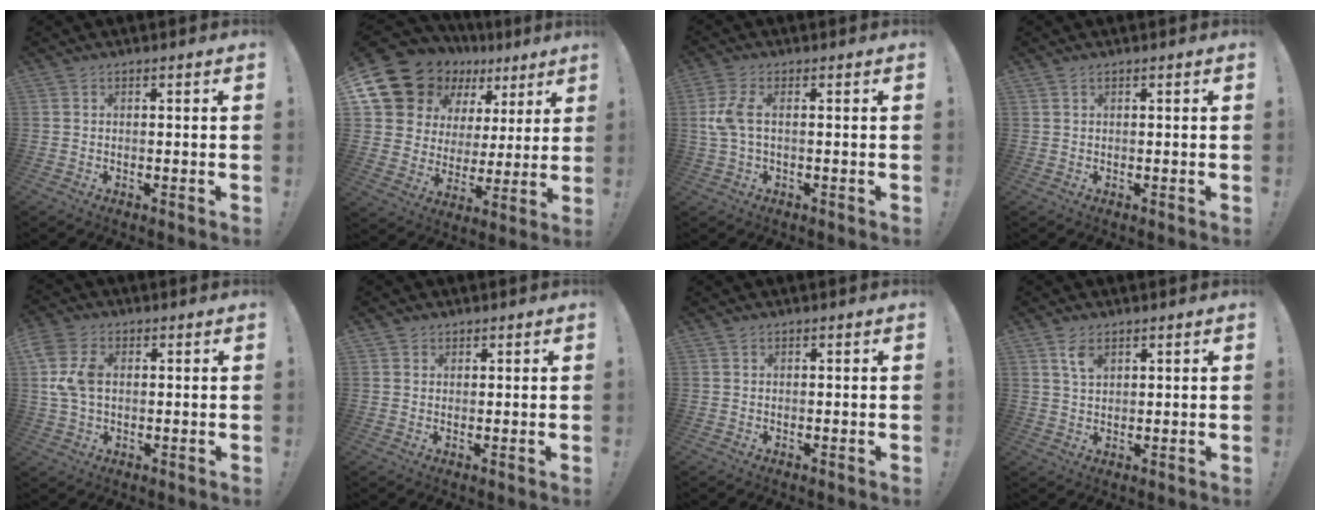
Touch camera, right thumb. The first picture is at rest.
{"total": 16.8, "force": [12.2, 9.9, 6.1], "torque": [-0.122, -0.083, 0.246]}
{"total": 5.9, "force": [0.4, 2.2, 5.4], "torque": [-0.120, -0.005, 0.007]}
{"total": 0.5, "force": [0.4, 0.2, 0.3], "torque": [-0.002, -0.001, 0.007]}
{"total": 9.7, "force": [1.6, 6.7, 6.9], "torque": [-0.138, 0.001, 0.032]}
{"total": 1.4, "force": [1.0, 1.0, 0.2], "torque": [-0.004, -0.003, 0.018]}
{"total": 0.0}
{"total": 4.6, "force": [2.8, 2.4, 2.8], "torque": [-0.046, -0.012, 0.048]}